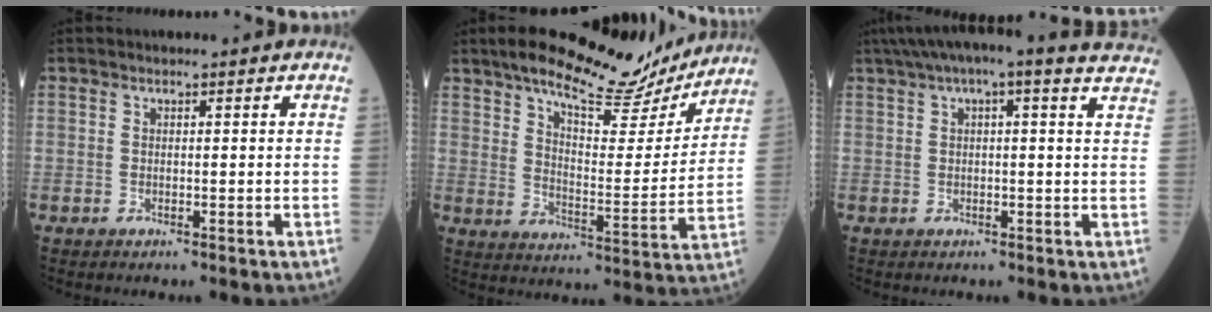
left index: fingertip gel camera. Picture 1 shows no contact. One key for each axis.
{"total": 17.2, "fx": 14.6, "fy": 4.2, "fz": 8.0, "tx": -0.115, "ty": -0.016, "tz": 0.205}
{"total": 15.7, "fx": 12.8, "fy": 2.2, "fz": 8.9, "tx": -0.142, "ty": 0.042, "tz": 0.146}